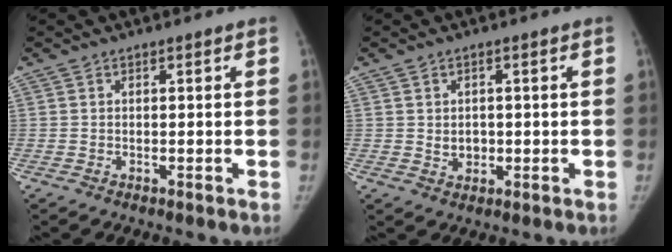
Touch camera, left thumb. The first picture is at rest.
{"total": 2.8, "force": [-0.1, 2.3, 1.6], "torque": [-0.010, 0.001, 0.003]}